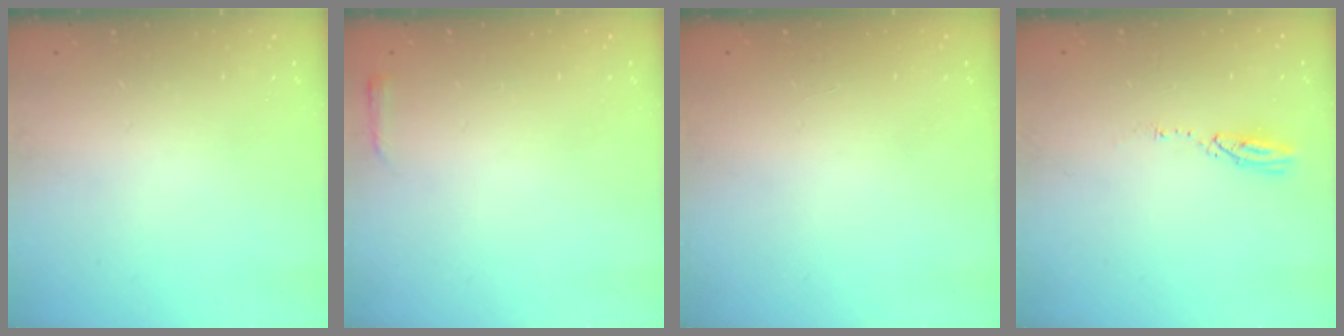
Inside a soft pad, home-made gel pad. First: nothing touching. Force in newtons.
{"total": 2.4, "press": 2.3, "slide": 0.6}
{"total": 0.0}
{"total": 3.7, "press": 3.7, "slide": 0.2}